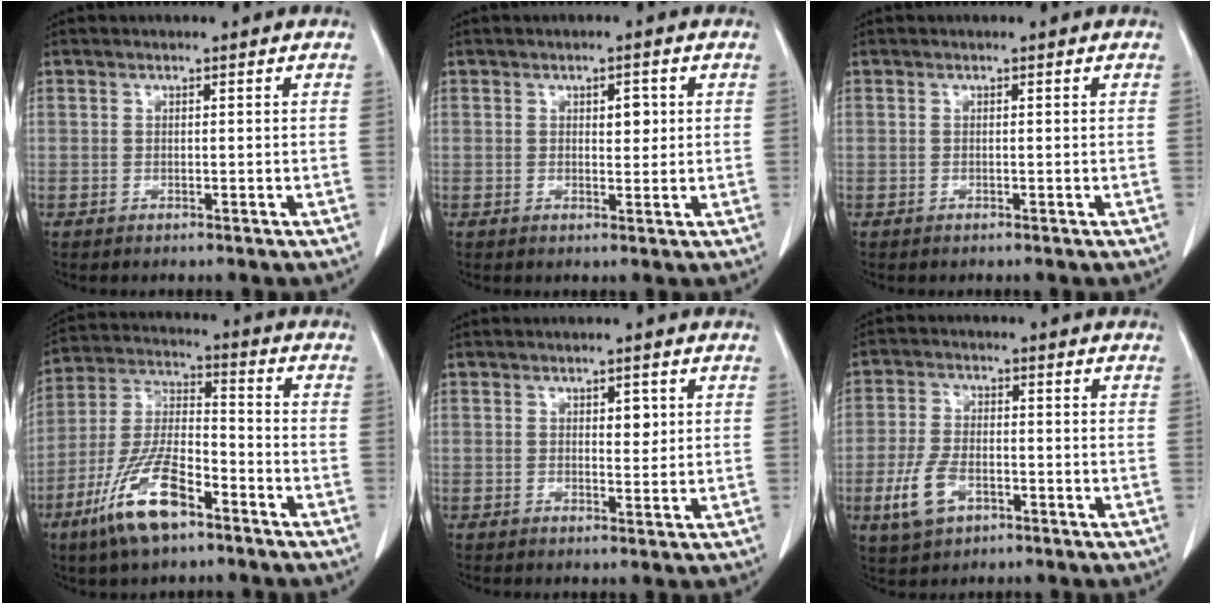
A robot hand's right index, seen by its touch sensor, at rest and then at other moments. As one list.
[{"total": 2.3, "force": [0.6, 1.1, 1.9], "torque": [-0.025, 0.000, 0.012]}, {"total": 0.0}, {"total": 13.5, "force": [-7.8, 3.9, 10.2], "torque": [-0.215, -0.009, -0.144]}, {"total": 2.2, "force": [0.7, 1.1, 1.8], "torque": [-0.022, -0.002, 0.013]}, {"total": 7.0, "force": [-2.9, 3.9, 5.1], "torque": [-0.117, -0.001, -0.051]}]